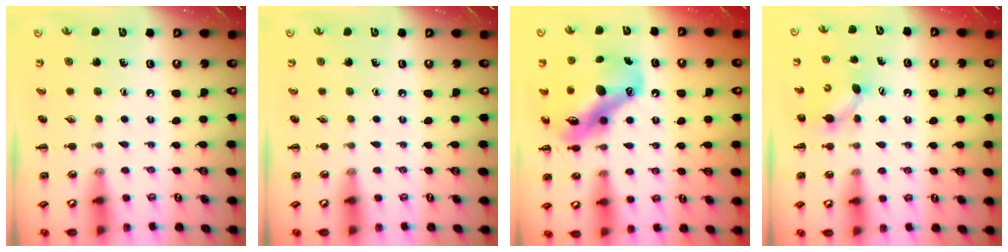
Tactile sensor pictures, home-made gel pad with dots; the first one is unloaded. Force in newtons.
{"total": 0.0}
{"total": 16.9, "press": 16.2, "slide": 4.9}
{"total": 4.8, "press": 4.7, "slide": 1.1}